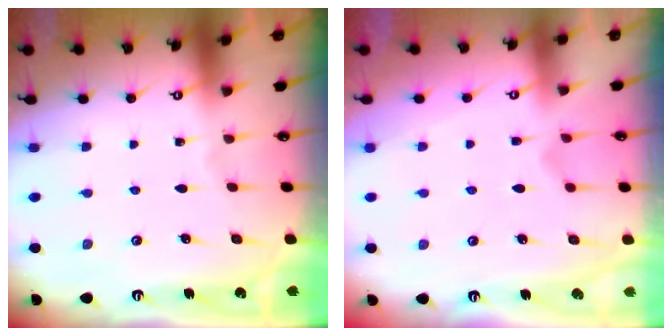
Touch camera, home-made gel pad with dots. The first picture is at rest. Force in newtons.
{"total": 1.2, "press": 0.7, "slide": 1.0}